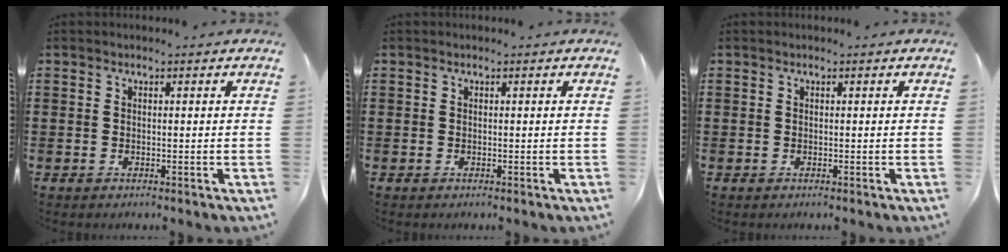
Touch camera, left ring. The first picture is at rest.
{"total": 0.0}
{"total": 0.0}